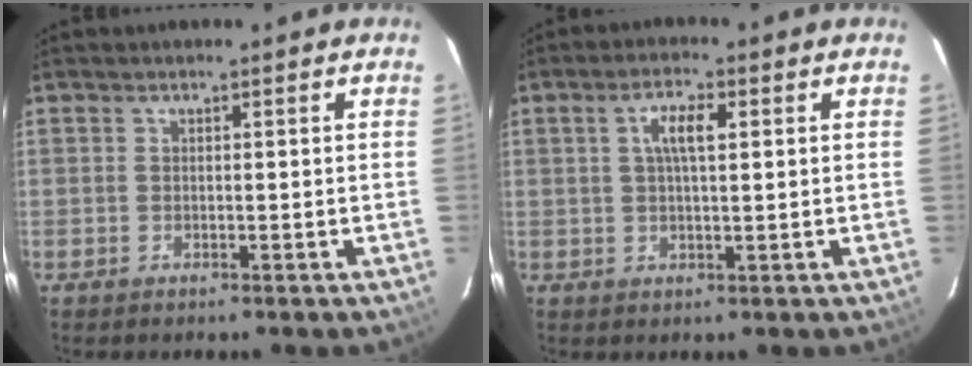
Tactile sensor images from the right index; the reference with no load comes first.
{"total": 4.7, "force": [1.3, 1.4, 4.2], "torque": [-0.078, 0.010, 0.024]}